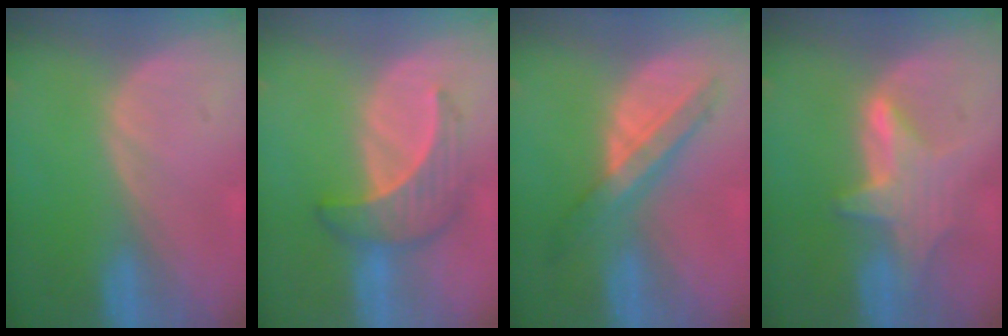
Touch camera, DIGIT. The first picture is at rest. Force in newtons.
{"total": 6.5, "press": 6.4, "slide": 1.1}
{"total": 6.3, "press": 6.2, "slide": 1.2}
{"total": 6.9, "press": 6.4, "slide": 2.5}